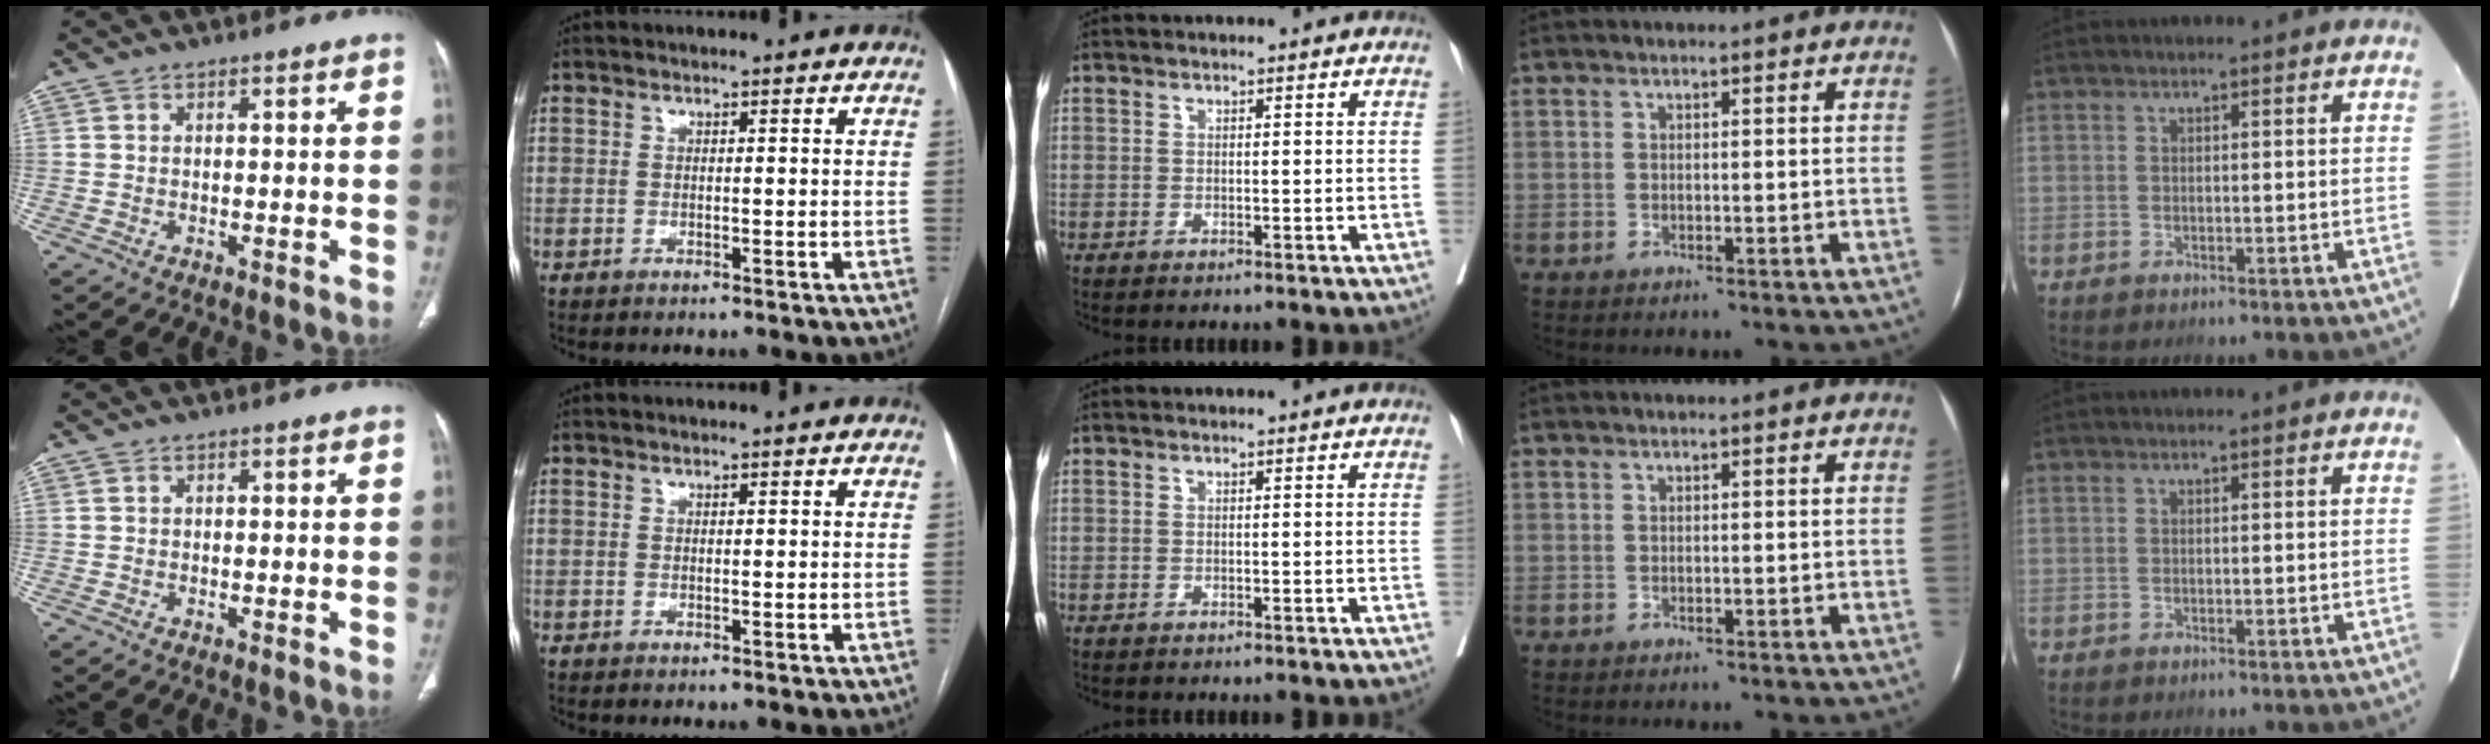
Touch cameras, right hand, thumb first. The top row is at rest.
{}